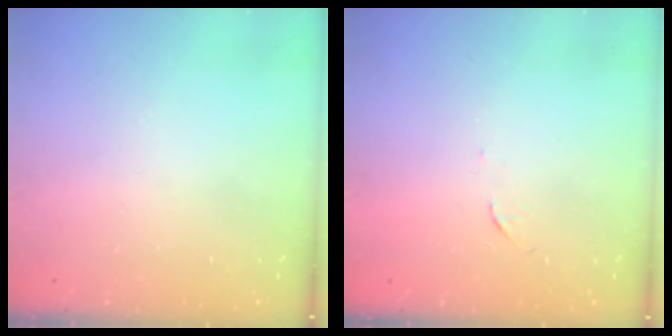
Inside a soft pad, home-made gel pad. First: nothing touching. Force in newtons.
{"total": 3.2, "press": 3.2, "slide": 0.4}